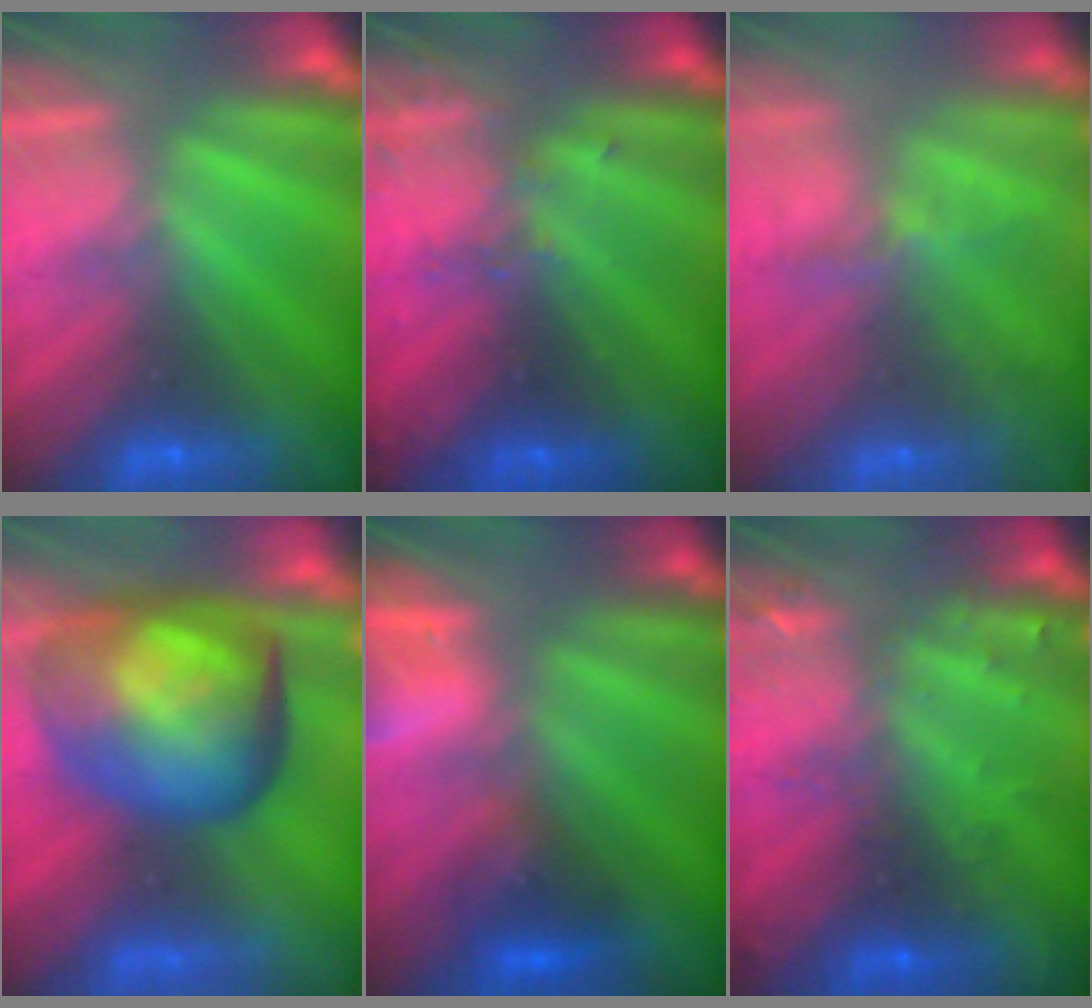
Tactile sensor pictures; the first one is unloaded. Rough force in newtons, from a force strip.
{"total": 3.3}
{"total": 7.6}
{"total": 7.2}
{"total": 7.5}
{"total": 2.9}